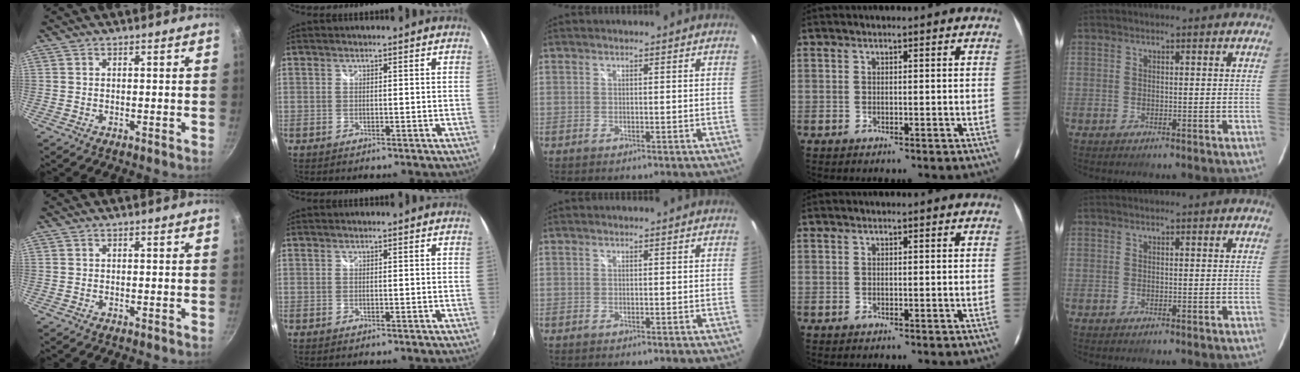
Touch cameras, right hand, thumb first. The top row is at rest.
{}